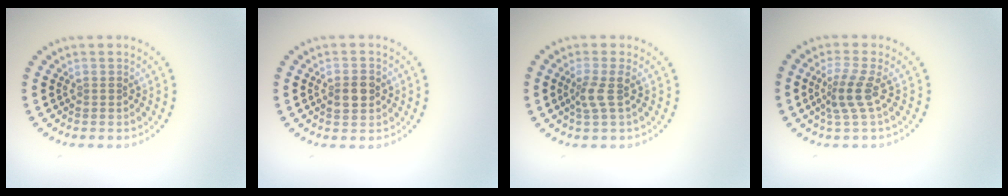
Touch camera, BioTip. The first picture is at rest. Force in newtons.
{"total": 2.7, "press": 2.7, "slide": 0.2}
{"total": 1.9, "press": 1.5, "slide": 1.3}
{"total": 2.7, "press": 1.9, "slide": 1.9}